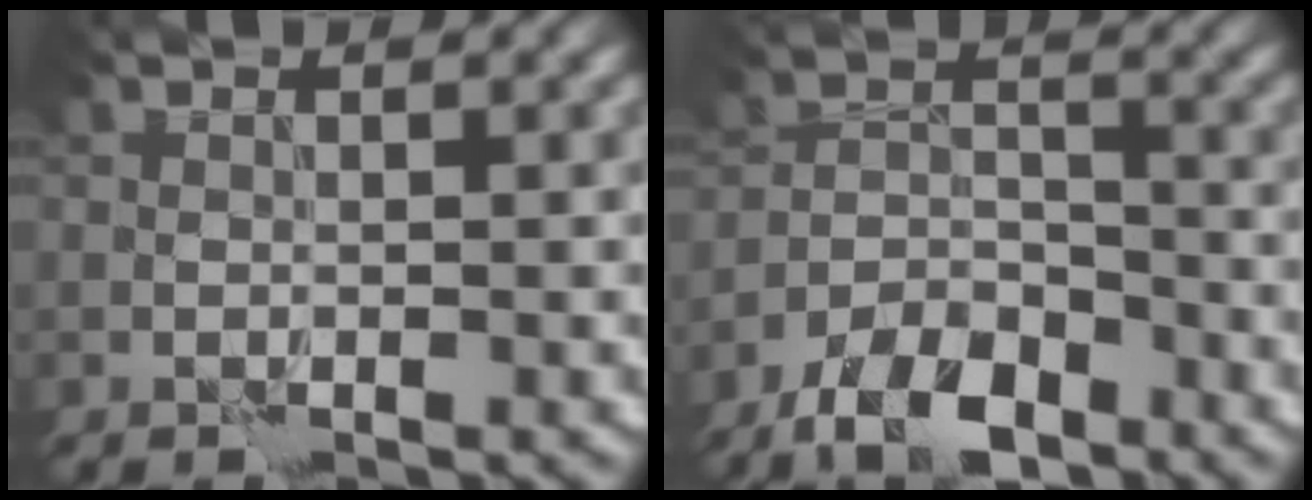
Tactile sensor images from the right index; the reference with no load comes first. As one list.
[{"total": 6.6, "force": [-5.0, 2.5, 3.5], "torque": [-0.054, -0.008, -0.094]}]